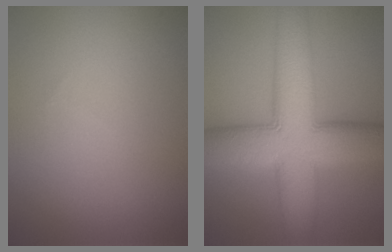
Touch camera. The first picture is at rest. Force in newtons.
{"total": 11.9, "press": 11.9, "slide": 0.2}